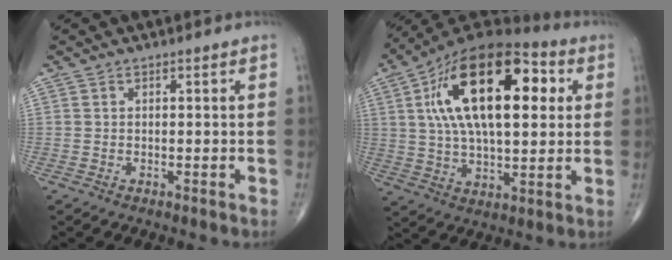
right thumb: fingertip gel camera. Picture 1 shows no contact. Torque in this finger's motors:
{"motor_torque": [-1.34, 3.20, 2.13, 0.64, 0.78]}